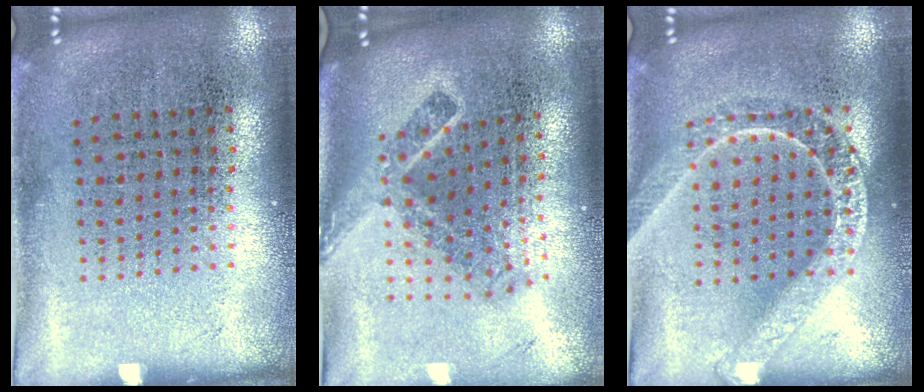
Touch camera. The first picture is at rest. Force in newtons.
{"total": 2.2, "press": 1.5, "slide": 1.6}
{"total": 1.6, "press": 1.6, "slide": 0.2}